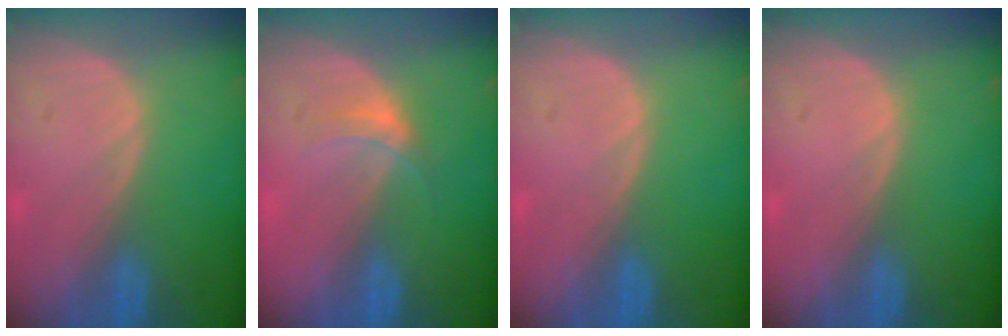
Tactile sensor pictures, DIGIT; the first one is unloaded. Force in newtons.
{"total": 2.6, "press": 2.2, "slide": 1.4}
{"total": 0.0}
{"total": 0.0}